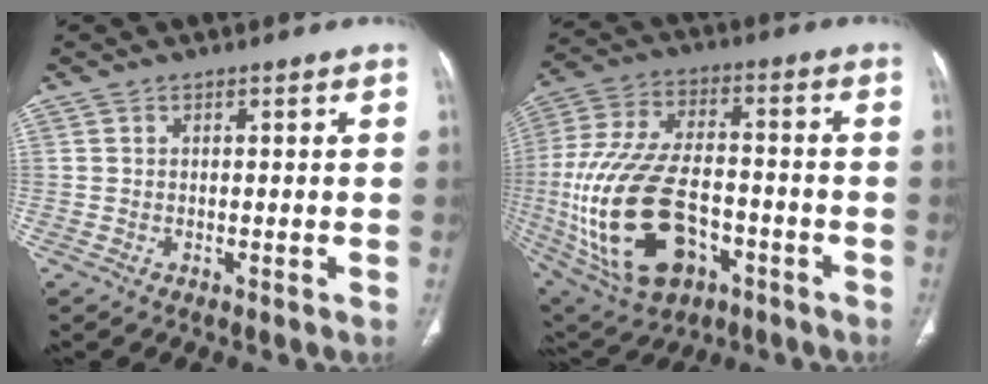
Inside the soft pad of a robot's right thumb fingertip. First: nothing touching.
{"total": 24.8, "force": [-6.9, 14.2, 19.0], "torque": [-0.406, 0.016, -0.100]}